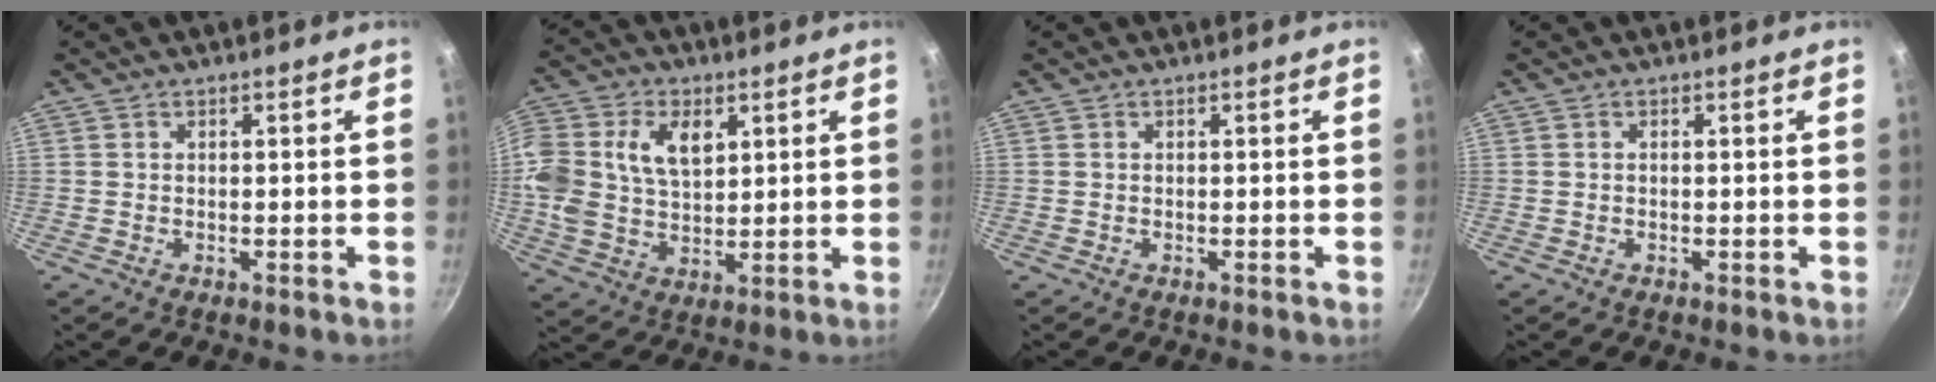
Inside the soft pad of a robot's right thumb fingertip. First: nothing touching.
{"total": 18.0, "force": [4.9, 12.4, 12.2], "torque": [-0.263, 0.010, 0.092]}
{"total": 0.0}
{"total": 0.0}